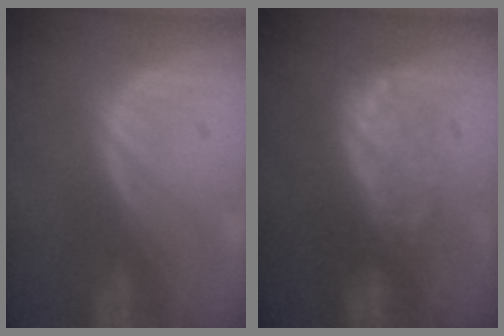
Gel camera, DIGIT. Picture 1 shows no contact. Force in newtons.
{"total": 7.5, "press": 7.2, "slide": 2.3}